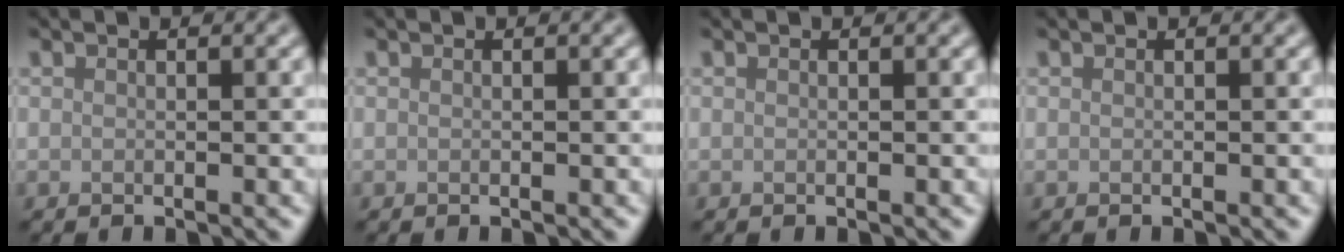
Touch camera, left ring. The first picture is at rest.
{"total": 0.0}
{"total": 0.0}
{"total": 0.0}